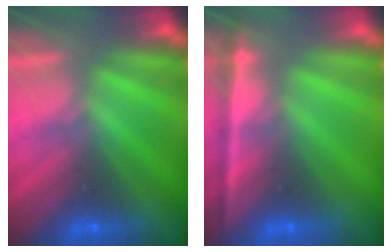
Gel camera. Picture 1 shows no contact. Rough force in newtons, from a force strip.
{"total": 1.8}